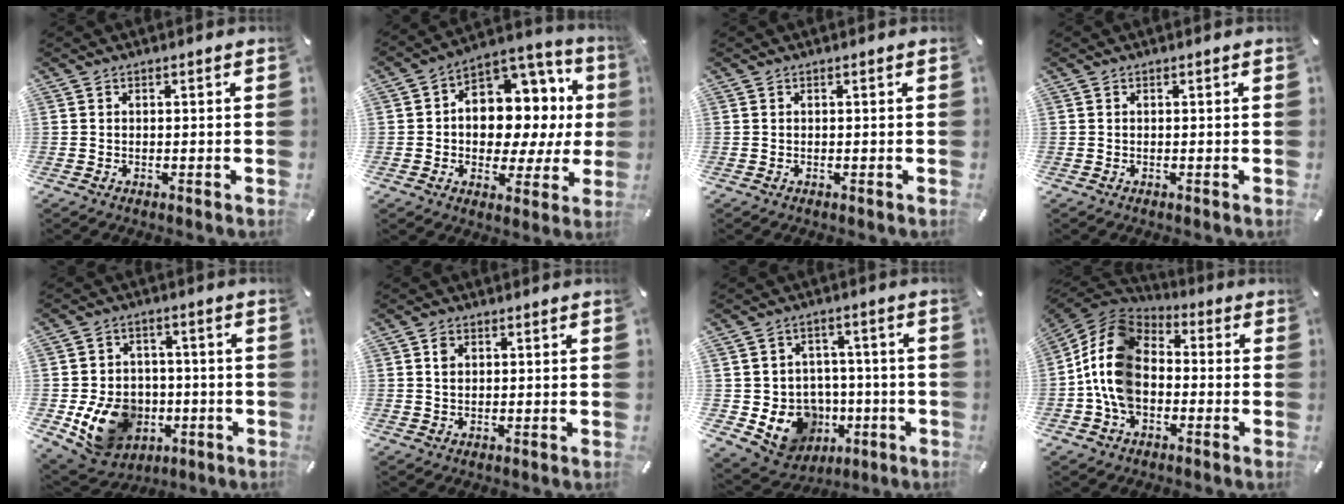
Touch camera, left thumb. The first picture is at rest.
{"total": 12.7, "force": [1.3, 10.3, 7.4], "torque": [-0.087, -0.029, 0.031]}
{"total": 0.0}
{"total": 0.0}
{"total": 14.5, "force": [-3.9, 11.9, 7.4], "torque": [-0.157, 0.022, -0.057]}
{"total": 2.4, "force": [0.8, 1.9, 1.2], "torque": [-0.020, 0.002, 0.012]}
{"total": 11.6, "force": [-2.9, 10.7, 3.7], "torque": [-0.061, 0.007, -0.034]}
{"total": 13.9, "force": [-3.2, 10.3, 8.7], "torque": [-0.209, 0.019, -0.066]}